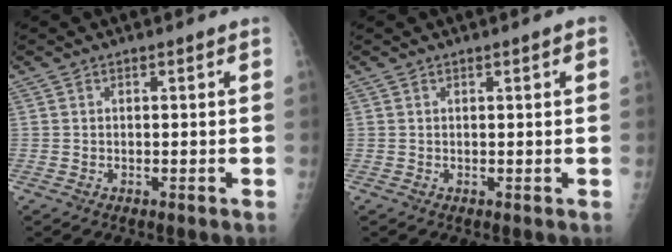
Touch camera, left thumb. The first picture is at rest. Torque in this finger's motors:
{"motor_torque": [-0.07, 0.13, -0.09, 0.09, -0.02]}